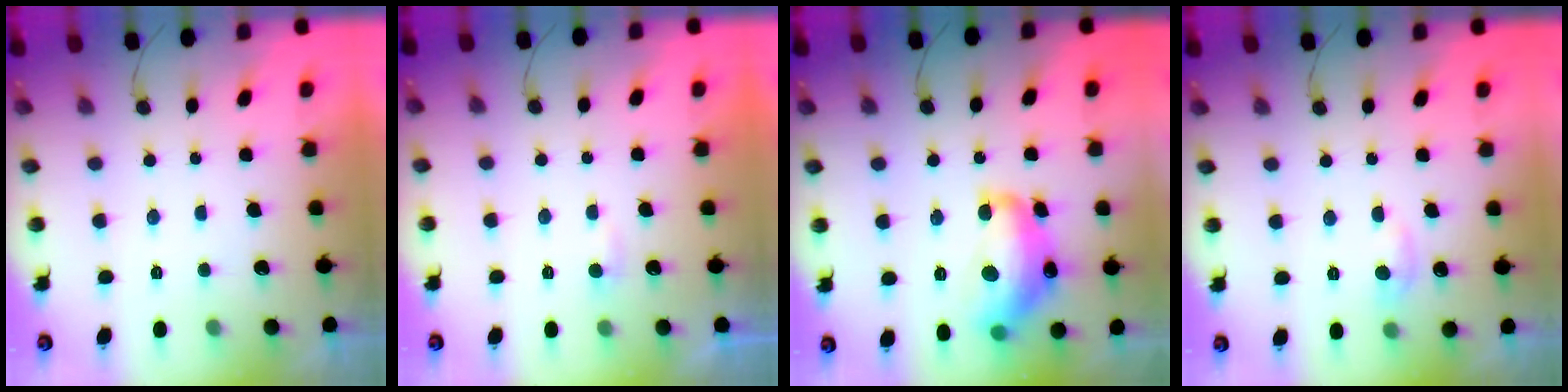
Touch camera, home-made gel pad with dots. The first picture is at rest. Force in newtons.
{"total": 2.2, "press": 2.2, "slide": 0.2}
{"total": 17.7, "press": 17.7, "slide": 0.9}
{"total": 7.0, "press": 7.0, "slide": 0.9}